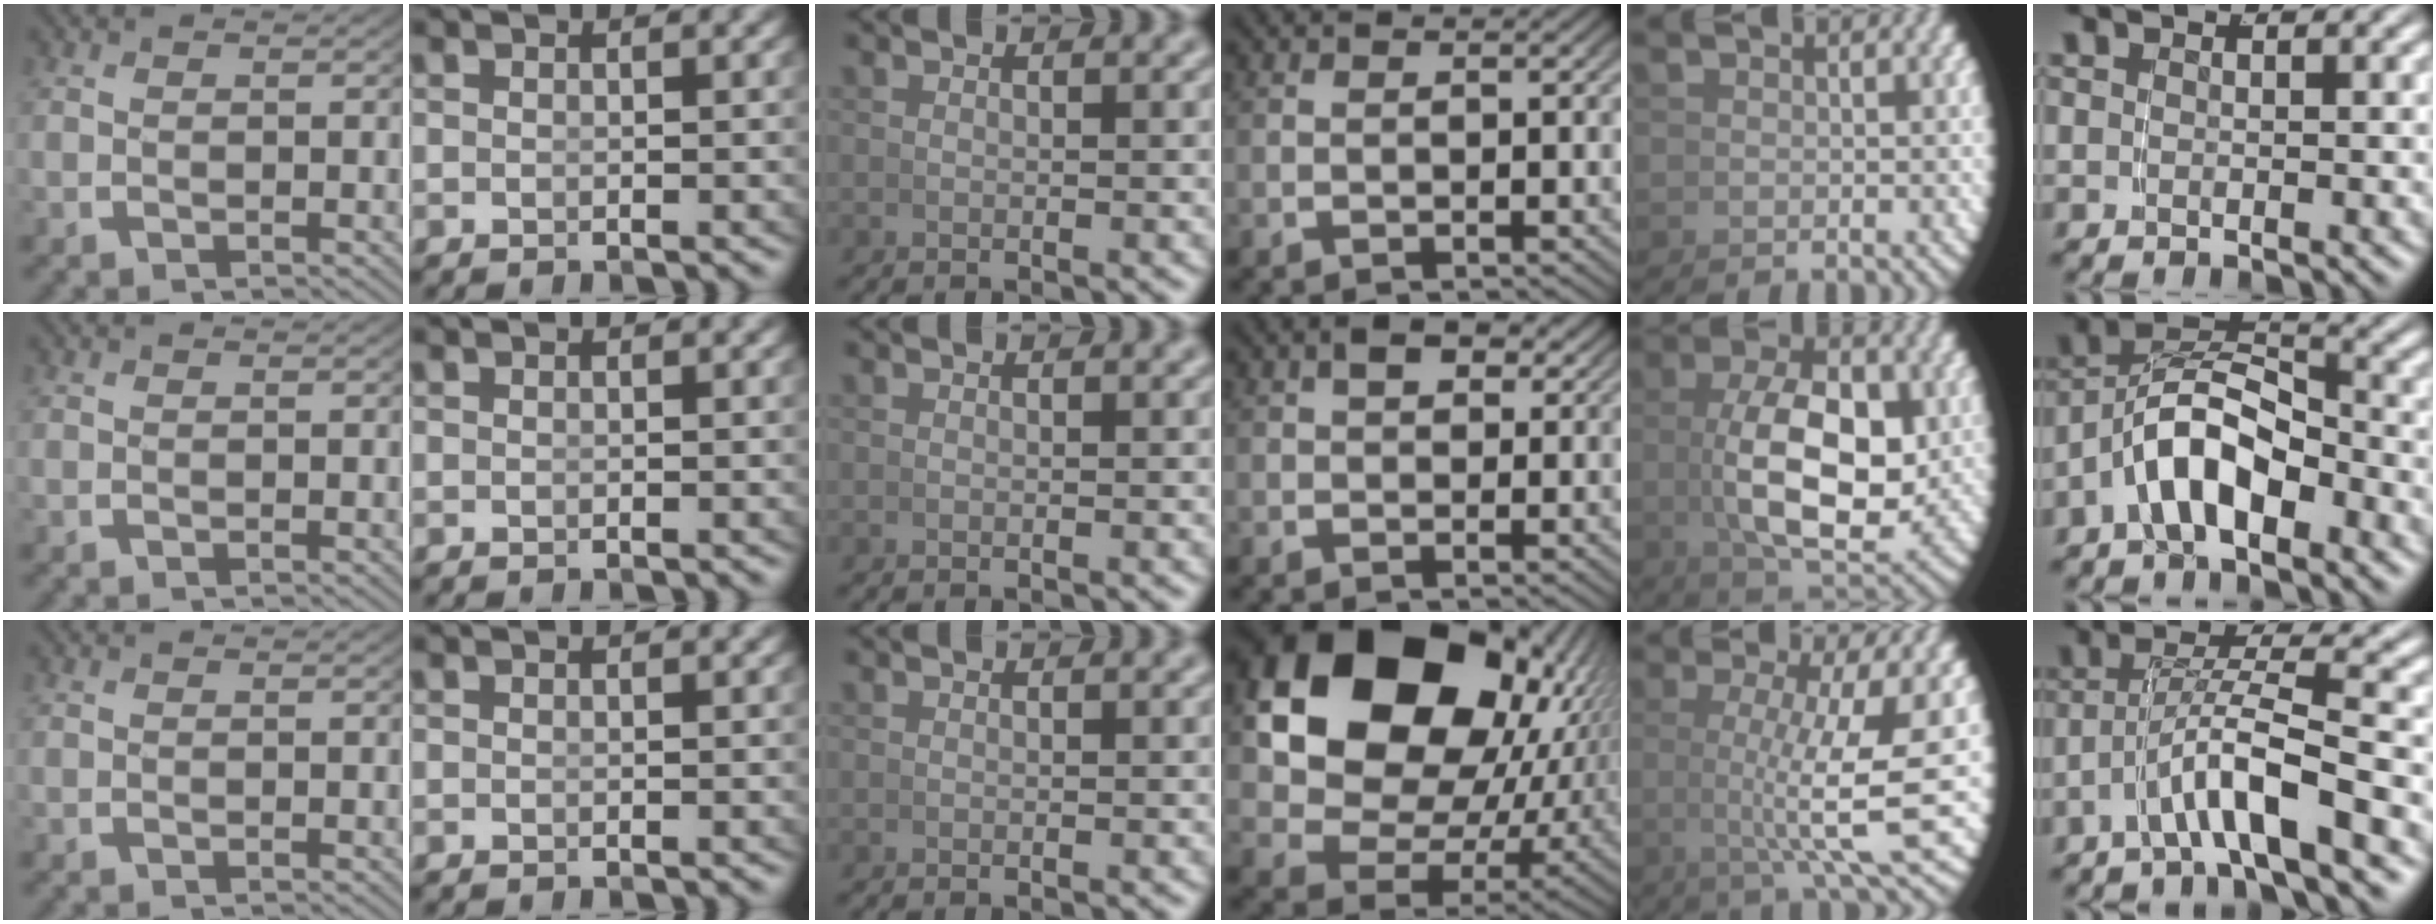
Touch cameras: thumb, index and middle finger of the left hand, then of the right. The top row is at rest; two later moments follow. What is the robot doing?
{"motion": "grasp_and_lifting", "object": "whiteboard"}